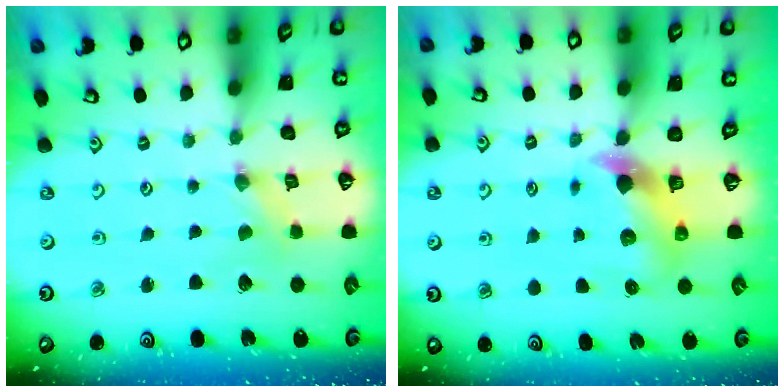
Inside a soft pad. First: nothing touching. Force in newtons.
{"total": 5.9, "press": 5.8, "slide": 0.7}